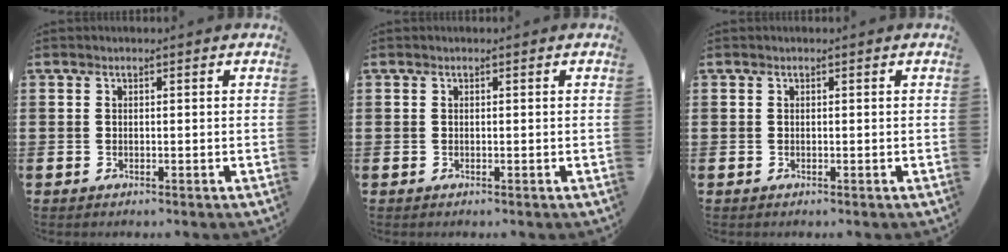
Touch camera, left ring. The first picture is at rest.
{"total": 0.0}
{"total": 0.0}